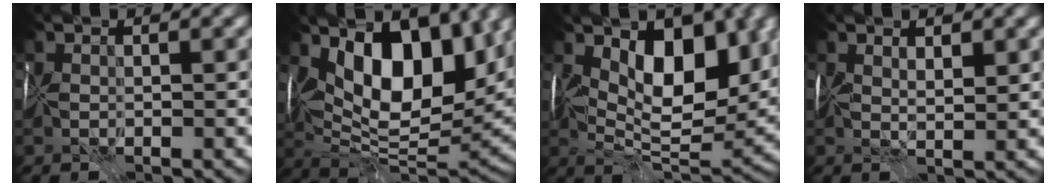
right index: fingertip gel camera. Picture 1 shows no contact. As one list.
[{"total": 12.2, "force": [4.6, 5.9, 9.6], "torque": [-0.122, -0.011, 0.078]}, {"total": 8.6, "force": [3.4, 4.2, 6.7], "torque": [-0.086, -0.018, 0.060]}, {"total": 1.5, "force": [1.2, 0.1, 0.8], "torque": [-0.004, -0.006, 0.024]}]